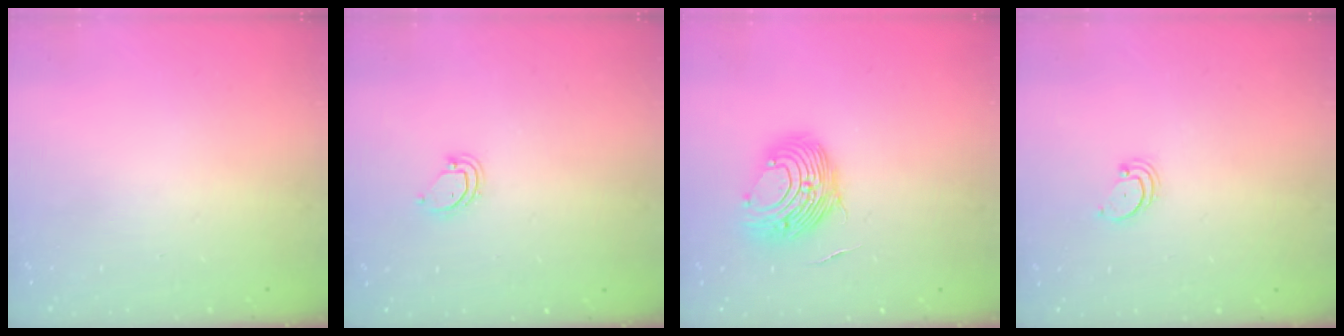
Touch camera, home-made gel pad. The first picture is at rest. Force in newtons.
{"total": 3.1, "press": 3.1, "slide": 0.2}
{"total": 13.4, "press": 13.4, "slide": 0.8}
{"total": 2.2, "press": 2.2, "slide": 0.2}